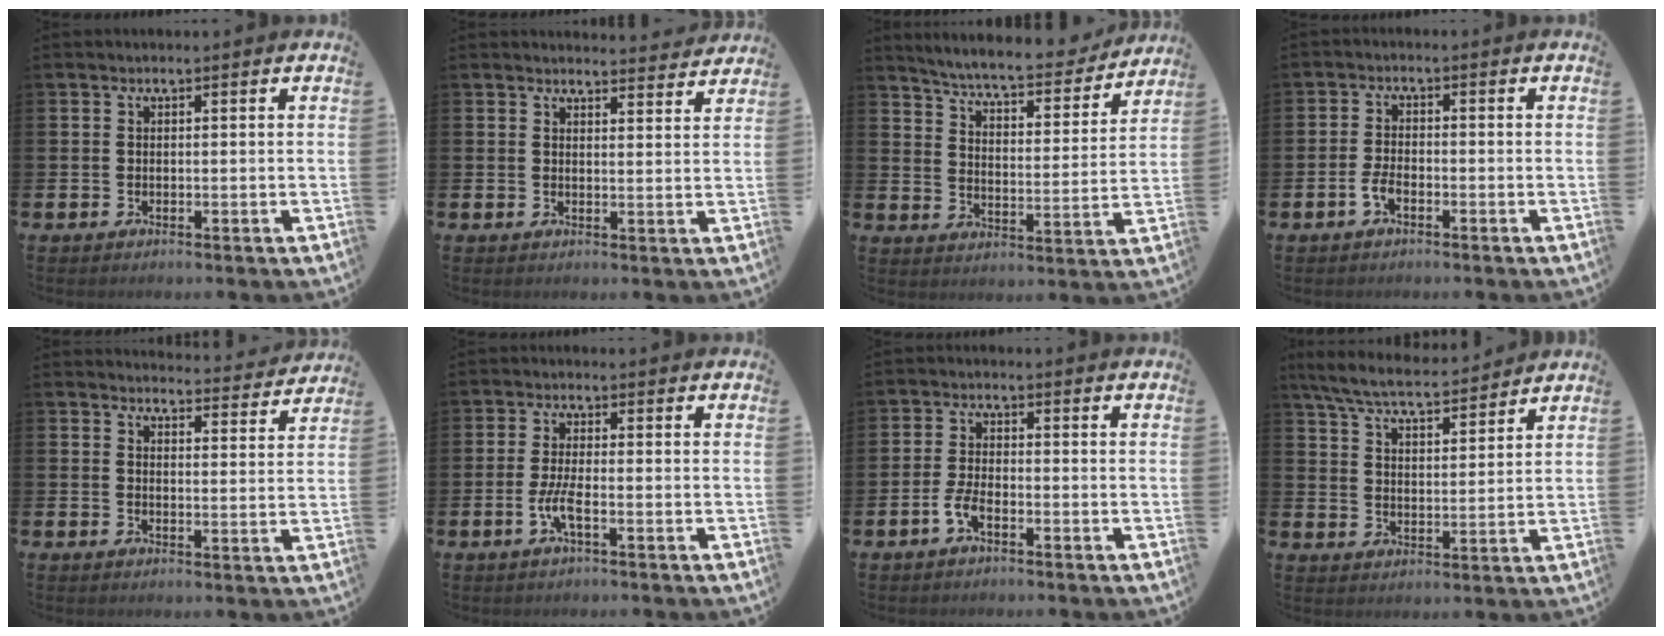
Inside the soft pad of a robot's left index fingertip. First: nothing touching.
{"total": 2.9, "force": [2.9, 0.2, -0.2], "torque": [0.006, -0.024, 0.049]}
{"total": 6.3, "force": [6.0, 0.4, 1.9], "torque": [-0.061, -0.050, 0.098]}
{"total": 2.5, "force": [-1.3, 1.1, 1.8], "torque": [-0.040, 0.007, -0.022]}
{"total": 3.6, "force": [3.6, 0.3, 0.0], "torque": [-0.001, -0.031, 0.061]}
{"total": 3.3, "force": [-1.2, 0.7, 3.0], "torque": [-0.073, -0.001, -0.026]}
{"total": 3.0, "force": [-1.6, 1.1, 2.3], "torque": [-0.052, 0.005, -0.031]}
{"total": 6.8, "force": [6.4, 0.8, 2.1], "torque": [-0.068, -0.036, 0.115]}